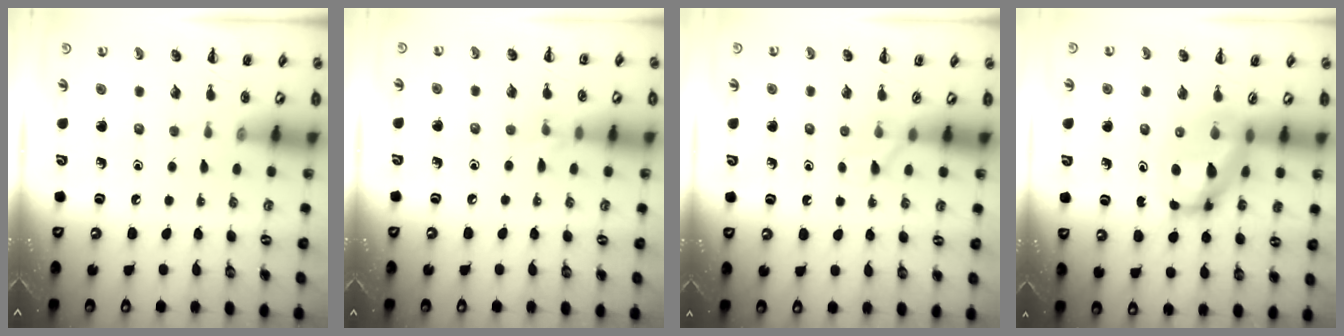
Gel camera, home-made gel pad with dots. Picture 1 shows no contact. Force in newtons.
{"total": 5.3, "press": 5.0, "slide": 1.8}
{"total": 2.6, "press": 2.5, "slide": 0.9}
{"total": 6.4, "press": 6.3, "slide": 1.4}